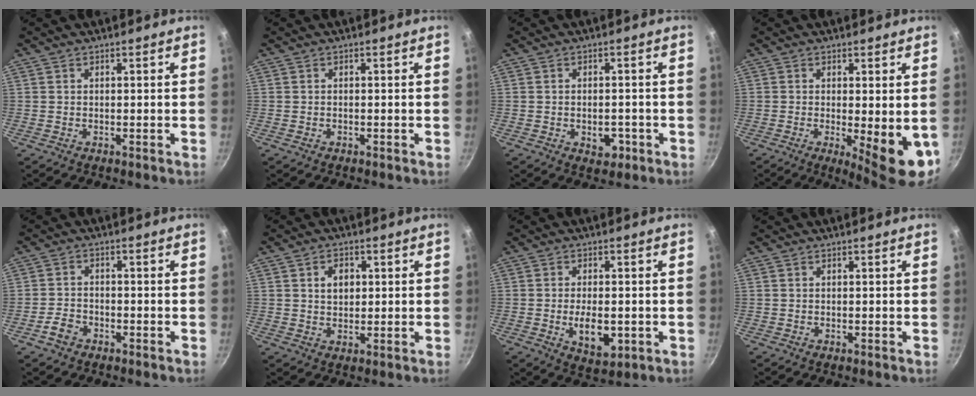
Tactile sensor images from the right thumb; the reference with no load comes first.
{"total": 0.0}
{"total": 4.2, "force": [-1.5, 2.7, 2.8], "torque": [-0.024, 0.009, -0.016]}
{"total": 8.9, "force": [-1.4, 2.3, 8.5], "torque": [-0.105, -0.011, -0.009]}
{"total": 3.6, "force": [-2.2, 2.3, 1.5], "torque": [-0.027, 0.027, -0.041]}
{"total": 4.3, "force": [1.1, 3.2, 2.7], "torque": [-0.026, 0.002, 0.020]}
{"total": 7.6, "force": [-1.5, 4.0, 6.3], "torque": [-0.091, -0.002, -0.014]}
{"total": 0.0}